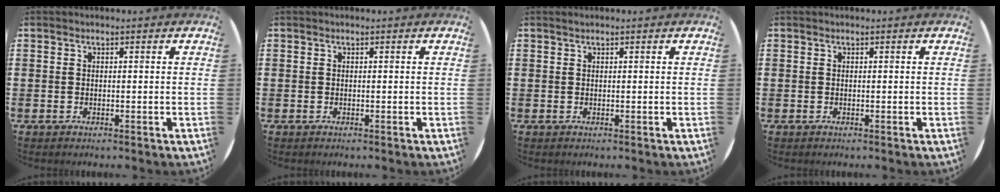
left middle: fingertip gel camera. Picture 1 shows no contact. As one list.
[{"total": 0.0}, {"total": 0.0}, {"total": 0.0}]